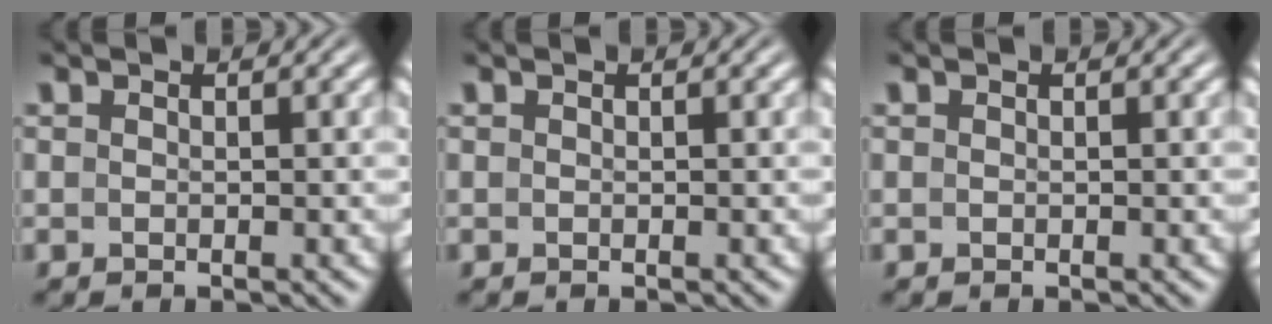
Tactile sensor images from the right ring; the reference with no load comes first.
{"total": 0.0}
{"total": 0.0}